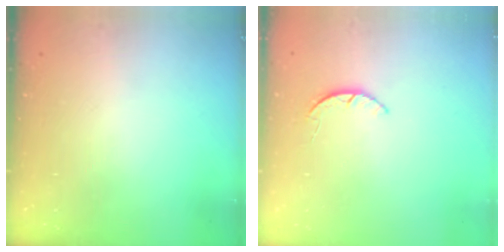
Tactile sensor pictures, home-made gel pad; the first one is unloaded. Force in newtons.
{"total": 1.9, "press": 1.9, "slide": 0.3}